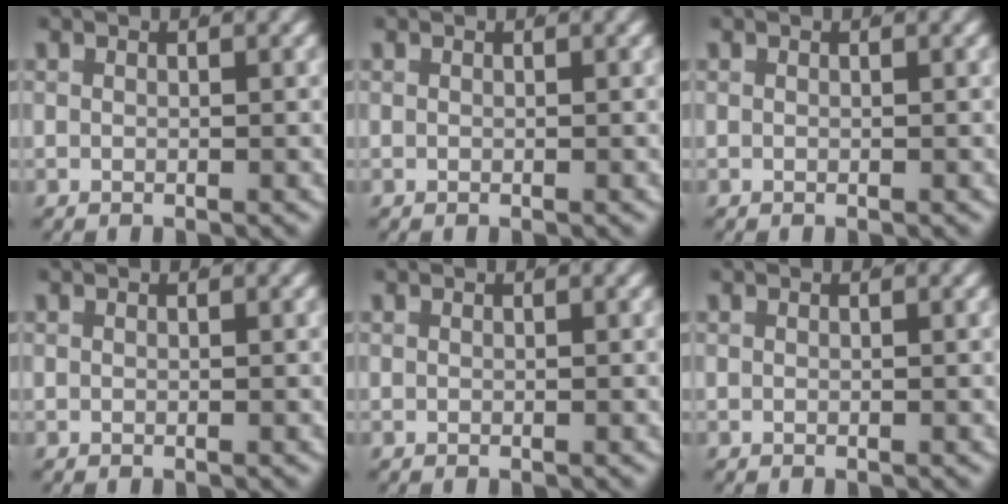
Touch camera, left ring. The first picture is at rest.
{"total": 0.0}
{"total": 0.0}
{"total": 0.0}
{"total": 0.0}
{"total": 0.0}